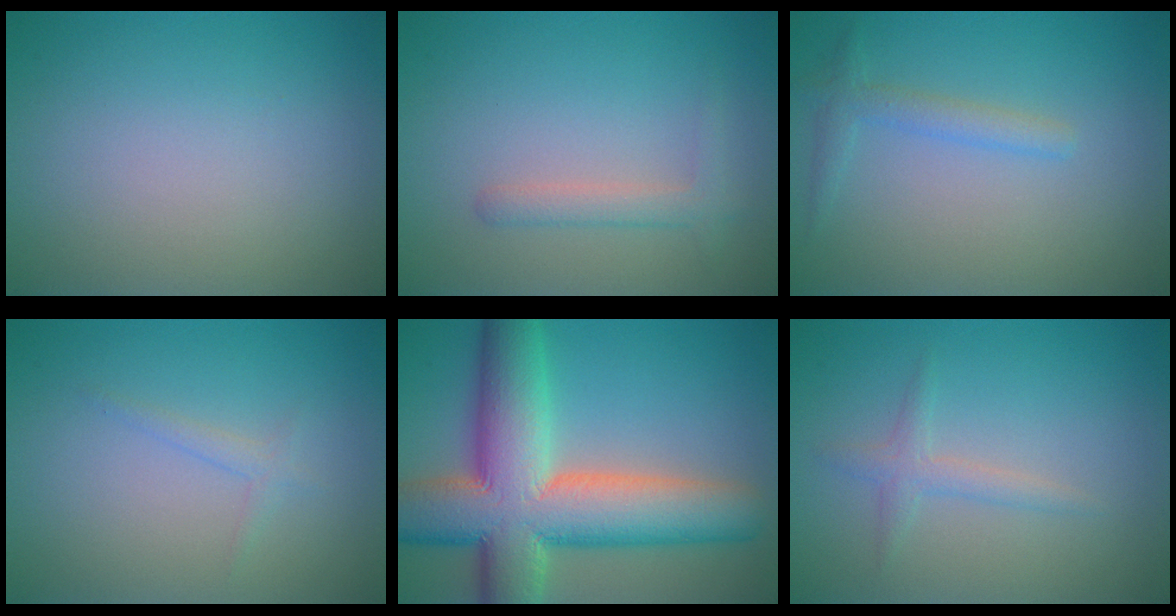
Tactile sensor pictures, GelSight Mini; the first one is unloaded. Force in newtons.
{"total": 1.8, "press": 1.8, "slide": 0.1}
{"total": 1.9, "press": 1.9, "slide": 0.1}
{"total": 1.0, "press": 1.0, "slide": 0.1}
{"total": 13.8, "press": 13.7, "slide": 0.9}
{"total": 1.6, "press": 1.6, "slide": 0.0}